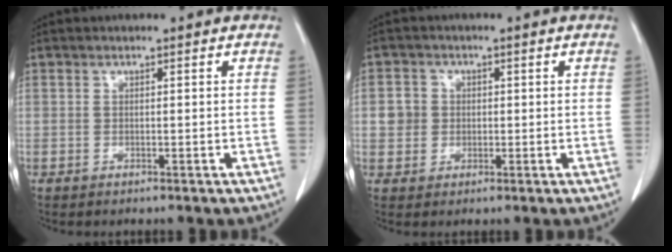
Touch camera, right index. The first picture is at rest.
{"total": 3.5, "force": [0.3, 3.4, 0.7], "torque": [-0.007, 0.013, 0.009]}